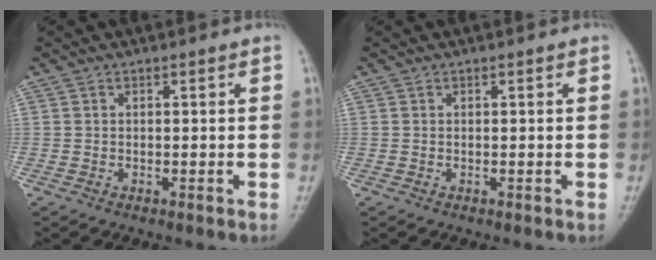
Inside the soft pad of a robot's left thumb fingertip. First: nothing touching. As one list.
[{"total": 0.0}]